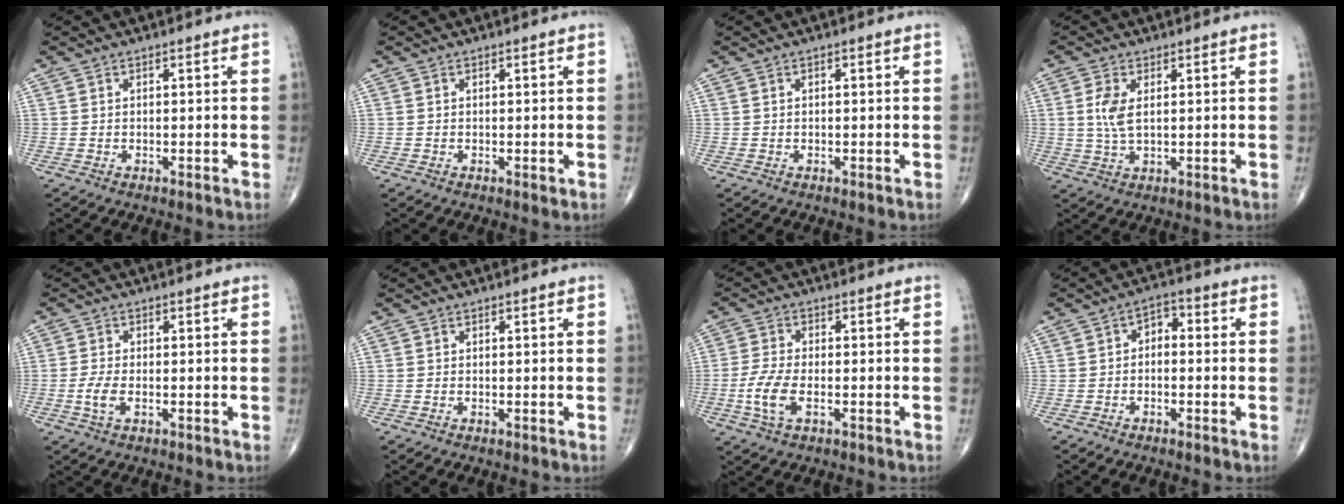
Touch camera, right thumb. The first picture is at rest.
{"total": 0.5, "force": [-0.1, 0.3, 0.4], "torque": [-0.007, -0.003, -0.002]}
{"total": 0.0}
{"total": 4.7, "force": [1.0, 2.2, 4.1], "torque": [-0.094, -0.004, 0.021]}
{"total": 3.6, "force": [-0.9, 1.8, 3.0], "torque": [-0.071, 0.002, -0.020]}
{"total": 0.0}
{"total": 6.5, "force": [-1.8, 3.1, 5.4], "torque": [-0.127, 0.004, -0.037]}
{"total": 3.5, "force": [-0.4, 2.3, 2.6], "torque": [-0.026, 0.021, -0.020]}